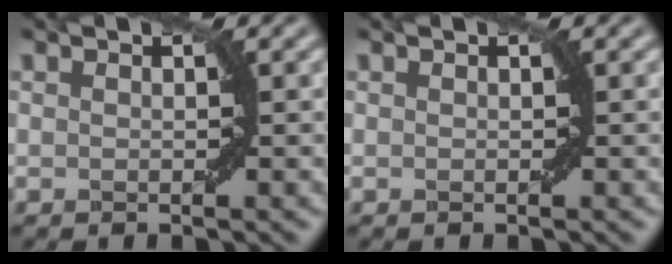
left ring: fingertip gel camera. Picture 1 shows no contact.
{"total": 0.0}